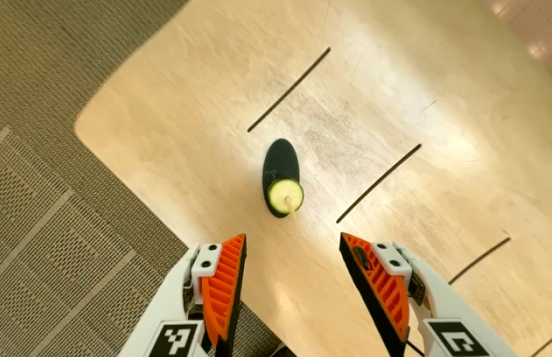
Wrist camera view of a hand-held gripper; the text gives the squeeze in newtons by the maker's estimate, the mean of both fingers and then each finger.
{"total": 0.6, "left": 0.4, "right": 0.7}